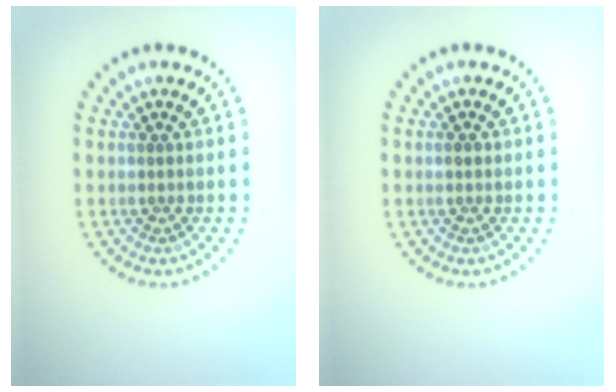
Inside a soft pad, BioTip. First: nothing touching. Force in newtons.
{"total": 0.9, "press": 0.9, "slide": 0.0}